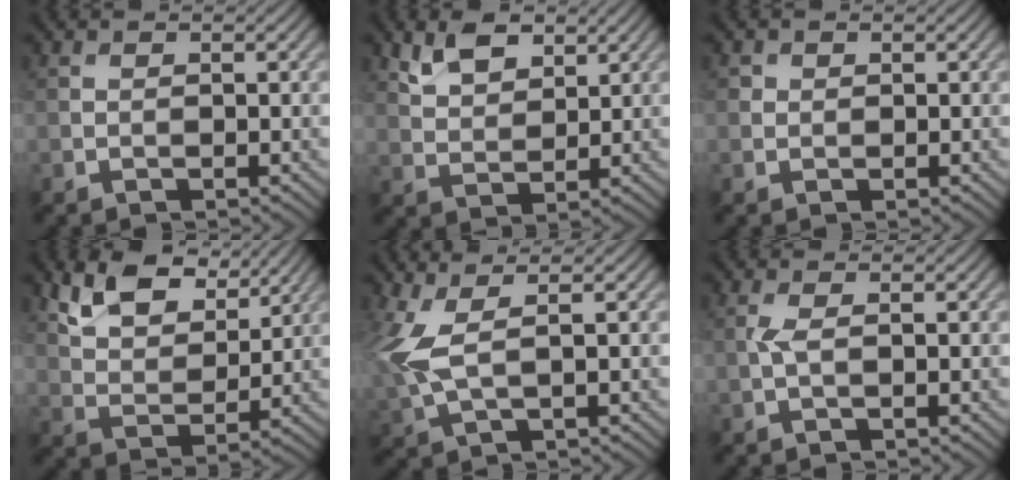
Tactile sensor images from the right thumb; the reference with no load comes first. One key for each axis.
{"total": 5.2, "fx": 3.3, "fy": 2.7, "fz": 3.0, "tx": -0.067, "ty": -0.002, "tz": 0.067}
{"total": 1.0, "fx": 0.2, "fy": 0.9, "fz": 0.1, "tx": 0.001, "ty": -0.002, "tz": -0.001}
{"total": 9.4, "fx": 6.0, "fy": 4.8, "fz": 5.4, "tx": -0.125, "ty": 0.000, "tz": 0.109}
{"total": 5.9, "fx": 1.2, "fy": 2.2, "fz": 5.3, "tx": -0.145, "ty": 0.004, "tz": 0.022}
{"total": 1.5, "fx": 0.0, "fy": 0.3, "fz": 1.4, "tx": -0.039, "ty": 0.005, "tz": -0.001}